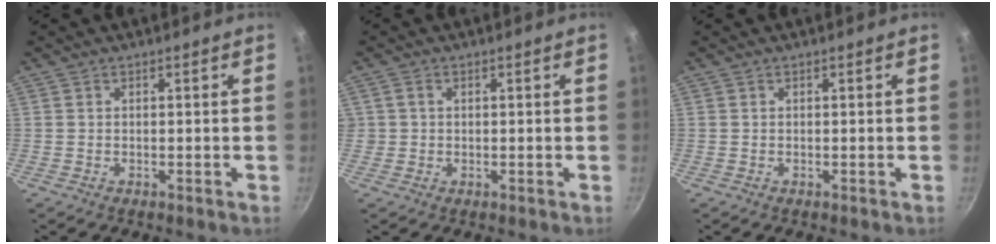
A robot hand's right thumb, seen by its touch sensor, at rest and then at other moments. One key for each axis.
{"total": 1.0, "fx": 0.1, "fy": 0.9, "fz": 0.3, "tx": 0.000, "ty": 0.005, "tz": 0.003}
{"total": 0.0}